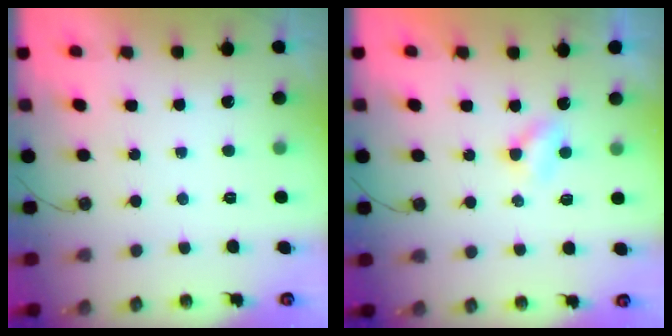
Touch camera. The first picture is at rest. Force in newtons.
{"total": 2.4, "press": 2.4, "slide": 0.6}